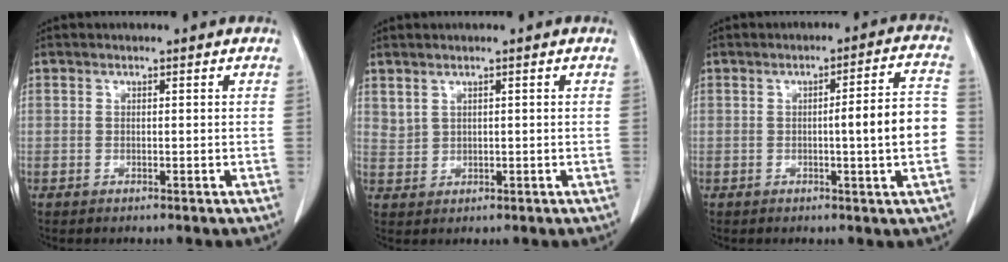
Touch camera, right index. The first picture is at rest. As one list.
[{"total": 1.6, "force": [1.3, 0.9, 0.4], "torque": [-0.001, 0.001, 0.032]}, {"total": 8.3, "force": [-1.0, -0.1, 8.3], "torque": [-0.107, 0.015, -0.017]}]